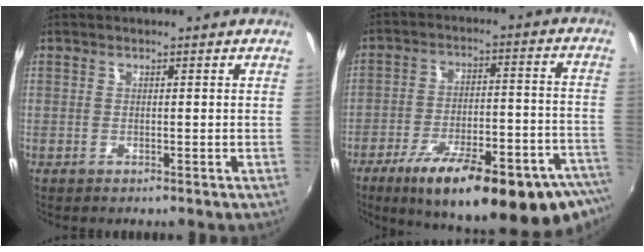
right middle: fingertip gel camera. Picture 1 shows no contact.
{"total": 28.4, "force": [-19.9, 6.7, 19.1], "torque": [-0.271, -0.038, -0.269]}